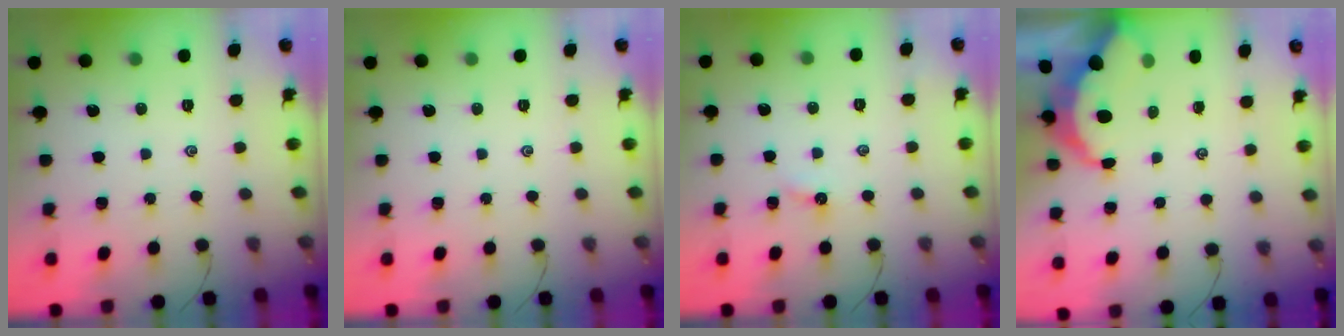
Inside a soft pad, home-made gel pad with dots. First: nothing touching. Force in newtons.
{"total": 0.0}
{"total": 2.4, "press": 2.4, "slide": 0.3}
{"total": 5.2, "press": 5.2, "slide": 0.6}